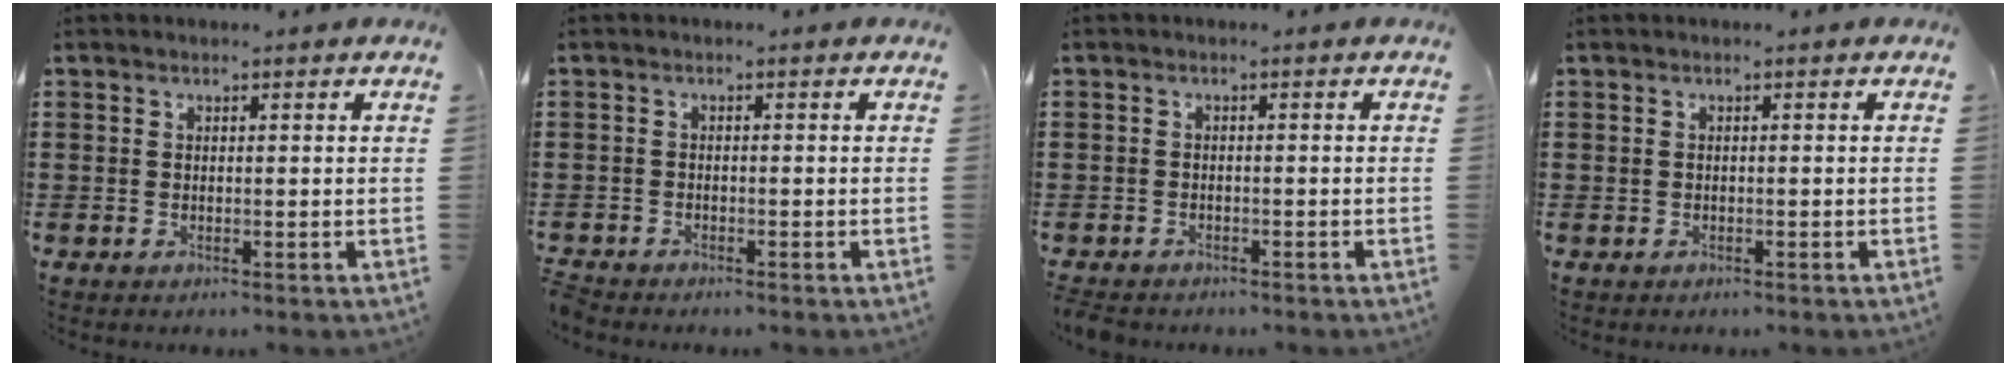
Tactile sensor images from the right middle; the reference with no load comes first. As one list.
[{"total": 1.4, "force": [-1.4, 0.1, 0.0], "torque": [-0.005, 0.000, -0.028]}, {"total": 1.3, "force": [-1.2, 0.4, 0.0], "torque": [-0.011, -0.004, -0.030]}, {"total": 0.0}]